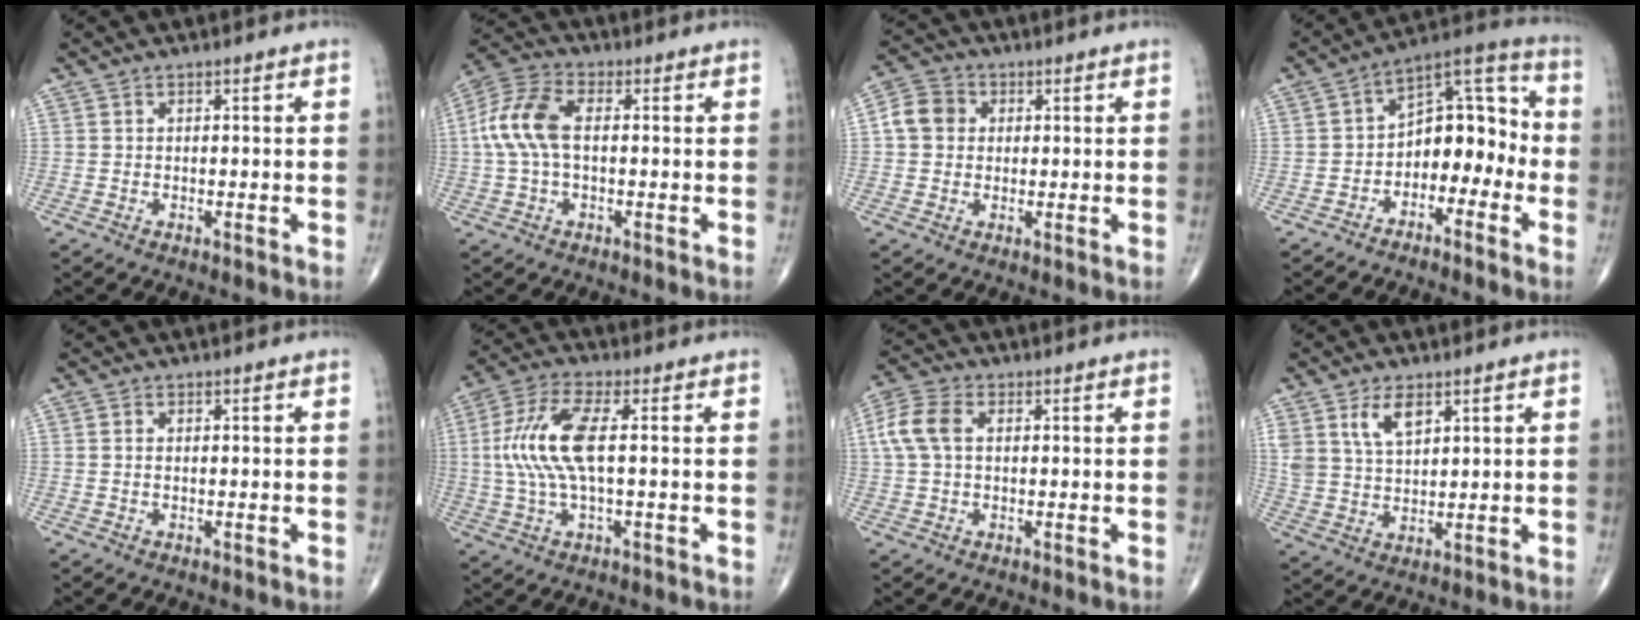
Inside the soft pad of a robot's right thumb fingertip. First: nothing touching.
{"total": 10.3, "force": [0.5, 5.6, 8.6], "torque": [-0.197, 0.028, 0.004]}
{"total": 6.1, "force": [0.8, 5.3, 2.8], "torque": [-0.042, 0.011, 0.006]}
{"total": 12.0, "force": [-3.4, 7.7, 8.5], "torque": [-0.082, 0.069, -0.065]}
{"total": 0.6, "force": [0.0, 0.3, 0.5], "torque": [-0.009, 0.001, 0.000]}
{"total": 11.2, "force": [0.8, 3.6, 10.6], "torque": [-0.251, 0.016, 0.014]}
{"total": 6.9, "force": [1.2, 4.4, 5.2], "torque": [-0.128, 0.019, 0.021]}
{"total": 6.5, "force": [3.5, 3.4, 4.3], "torque": [-0.070, -0.016, 0.073]}